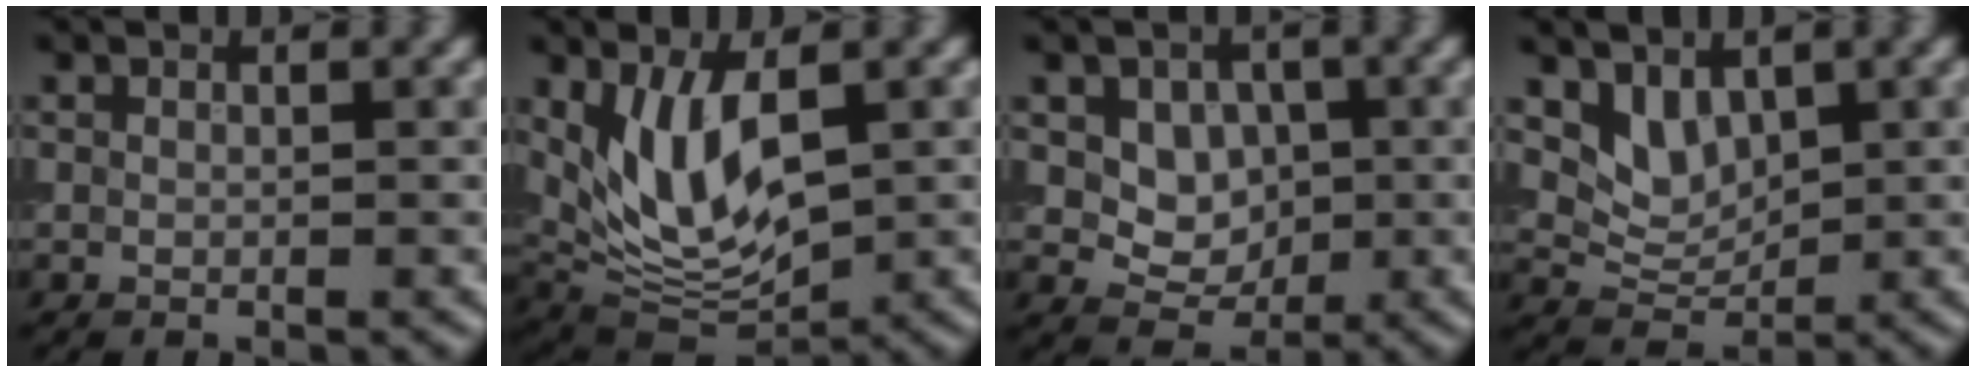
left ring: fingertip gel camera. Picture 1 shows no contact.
{"total": 7.0, "force": [1.3, 3.5, 5.9], "torque": [-0.125, -0.013, 0.031]}
{"total": 3.7, "force": [0.4, 2.9, 2.3], "torque": [-0.033, -0.004, 0.006]}
{"total": 2.8, "force": [1.5, 1.8, 1.5], "torque": [-0.029, -0.011, 0.034]}